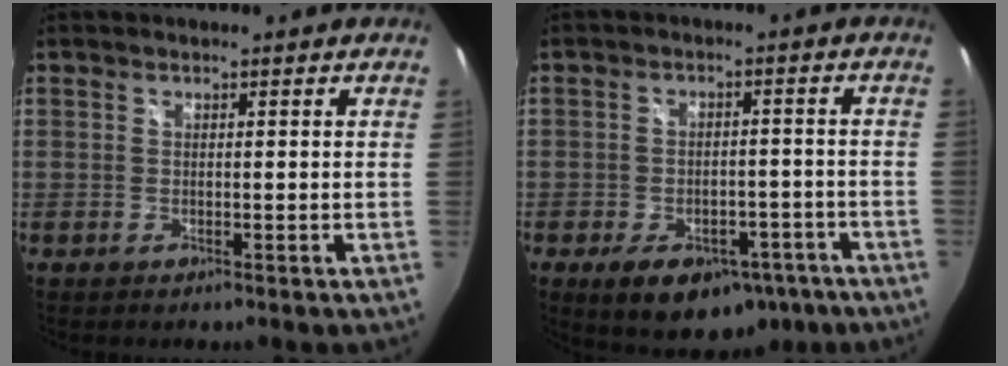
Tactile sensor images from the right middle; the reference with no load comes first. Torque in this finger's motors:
{"motor_torque": [0.85, -0.88, 0.09, 0.03]}